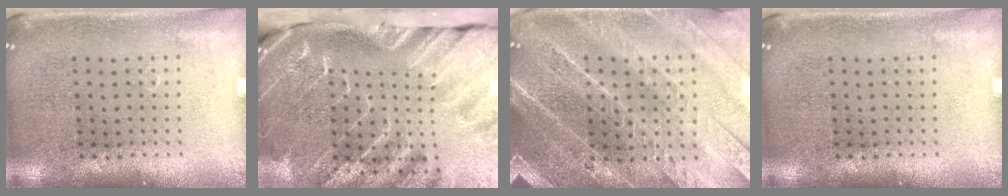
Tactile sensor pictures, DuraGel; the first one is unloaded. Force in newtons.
{"total": 4.4, "press": 3.3, "slide": 2.9}
{"total": 4.6, "press": 4.1, "slide": 2.2}
{"total": 0.0}